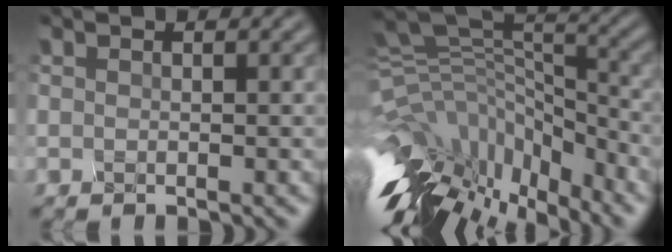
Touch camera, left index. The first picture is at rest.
{"total": 11.2, "force": [-6.7, 5.0, 7.5], "torque": [-0.189, 0.006, -0.090]}